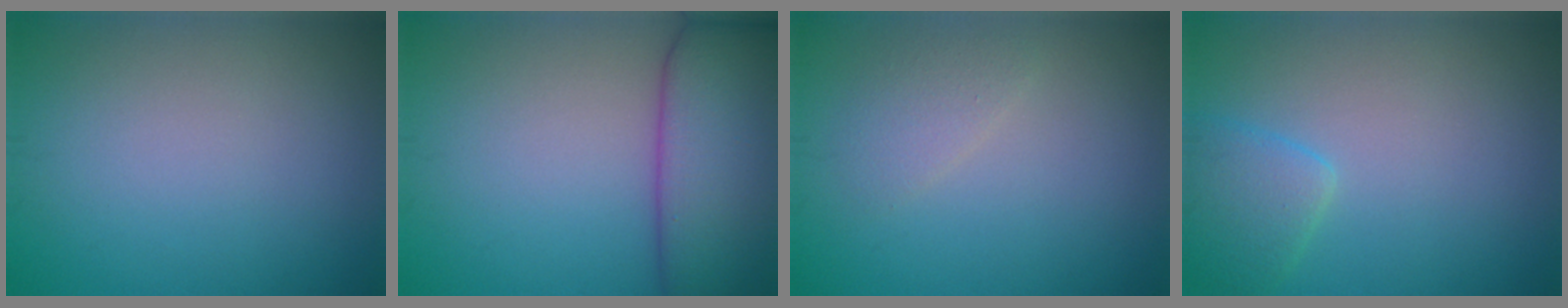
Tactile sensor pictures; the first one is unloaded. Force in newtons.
{"total": 9.1, "press": 9.1, "slide": 0.7}
{"total": 1.5, "press": 1.5, "slide": 0.1}
{"total": 2.6, "press": 2.6, "slide": 0.2}